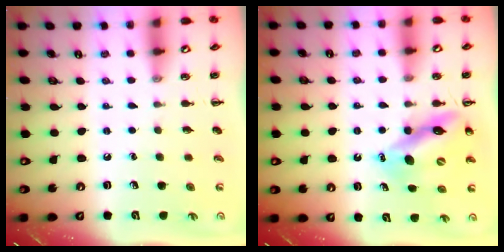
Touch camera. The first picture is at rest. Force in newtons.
{"total": 11.4, "press": 10.9, "slide": 3.3}